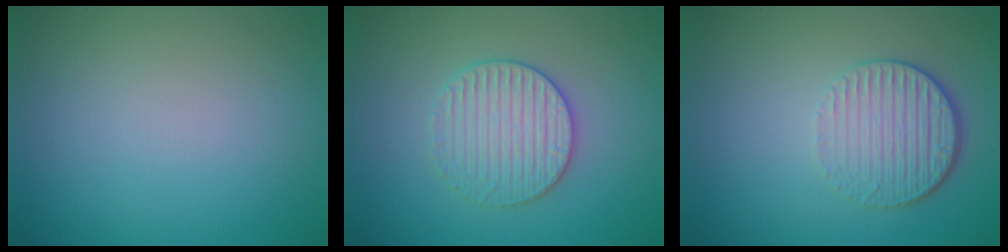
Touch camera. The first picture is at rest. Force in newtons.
{"total": 3.1, "press": 3.1, "slide": 0.4}
{"total": 4.4, "press": 3.0, "slide": 3.2}